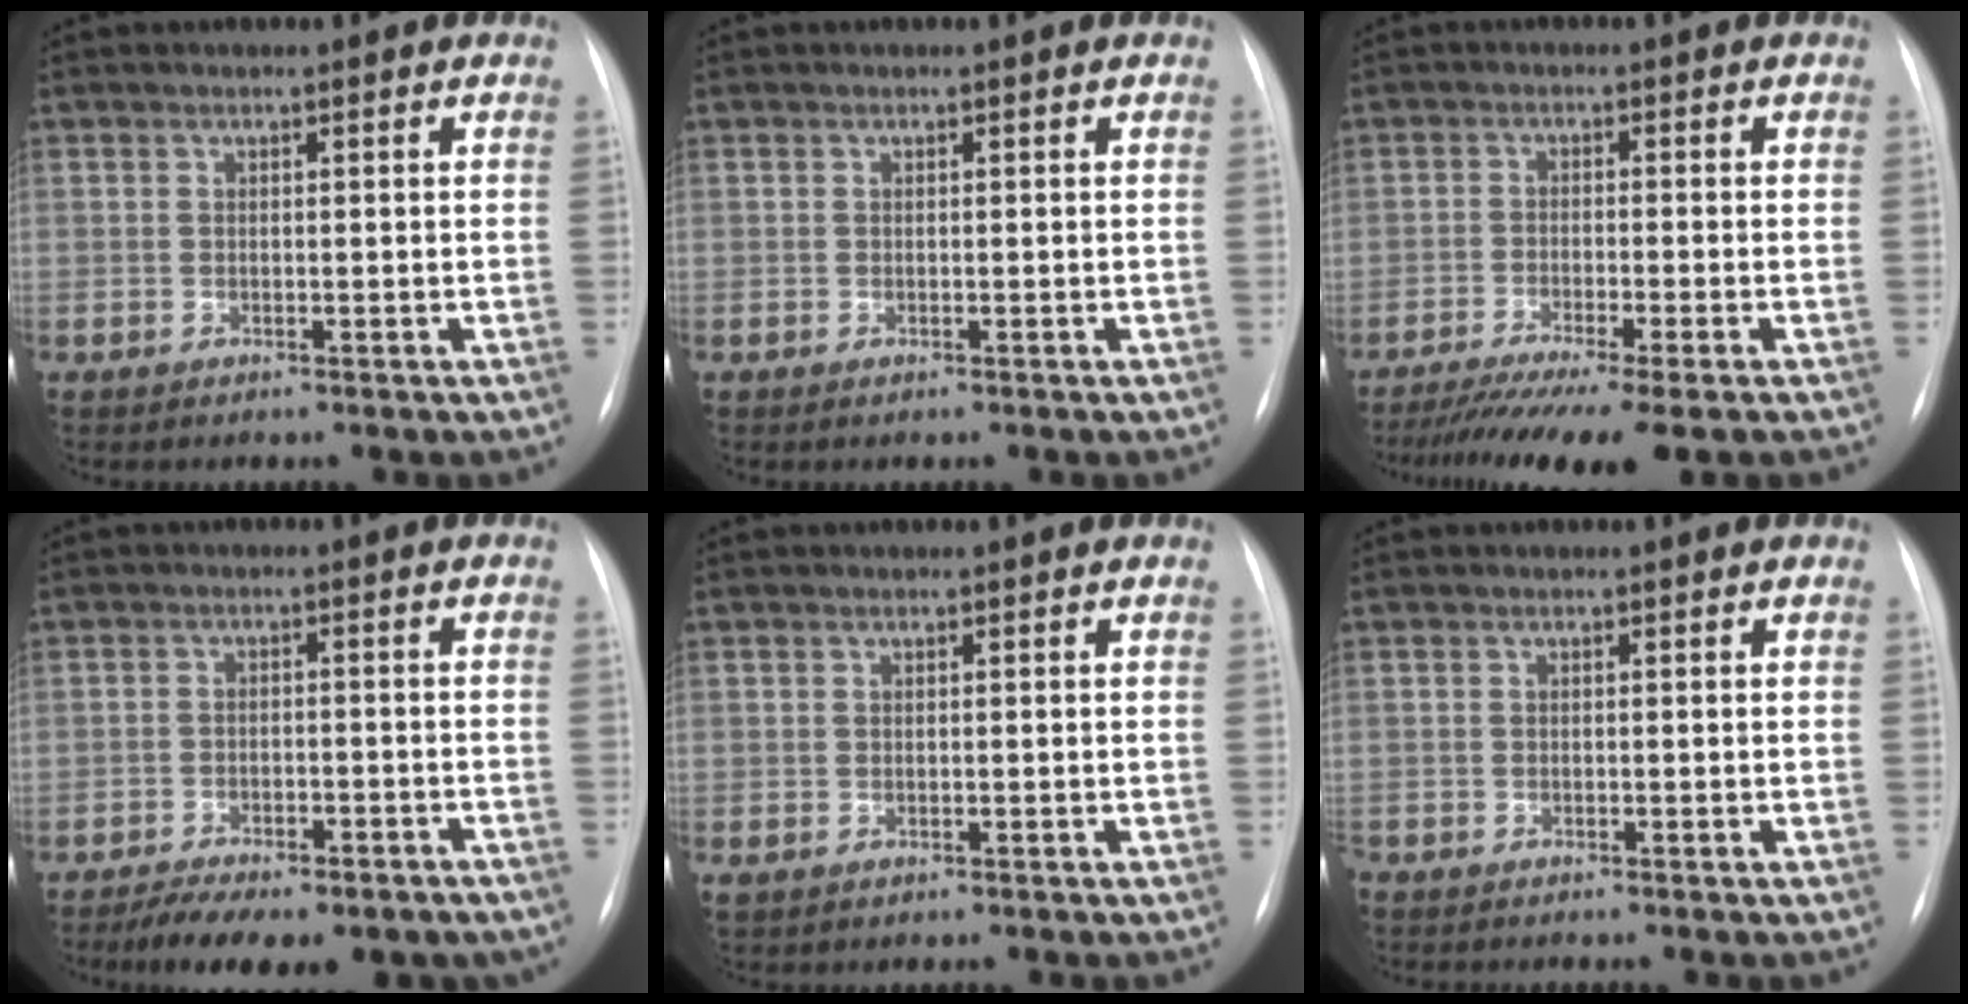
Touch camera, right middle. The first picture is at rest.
{"total": 0.0}
{"total": 10.9, "force": [-8.5, -0.3, 6.8], "torque": [-0.099, -0.026, -0.132]}
{"total": 14.5, "force": [-11.0, 5.9, 7.4], "torque": [-0.115, 0.007, -0.148]}
{"total": 0.7, "force": [-0.1, 0.6, 0.3], "torque": [-0.006, 0.003, 0.002]}
{"total": 0.6, "force": [-0.6, 0.0, 0.1], "torque": [-0.006, -0.002, -0.015]}